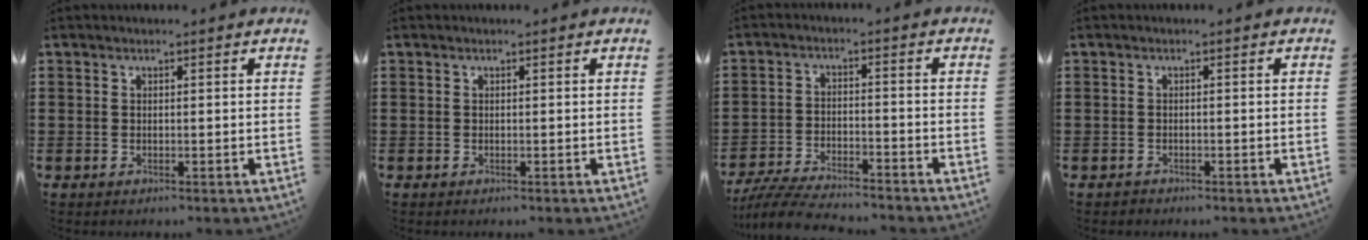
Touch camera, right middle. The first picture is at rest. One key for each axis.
{"total": 0.0}
{"total": 5.7, "fx": -5.5, "fy": 0.5, "fz": 1.6, "tx": -0.044, "ty": -0.004, "tz": -0.110}
{"total": 0.6, "fx": -0.6, "fy": 0.3, "fz": 0.0, "tx": -0.001, "ty": 0.002, "tz": -0.013}